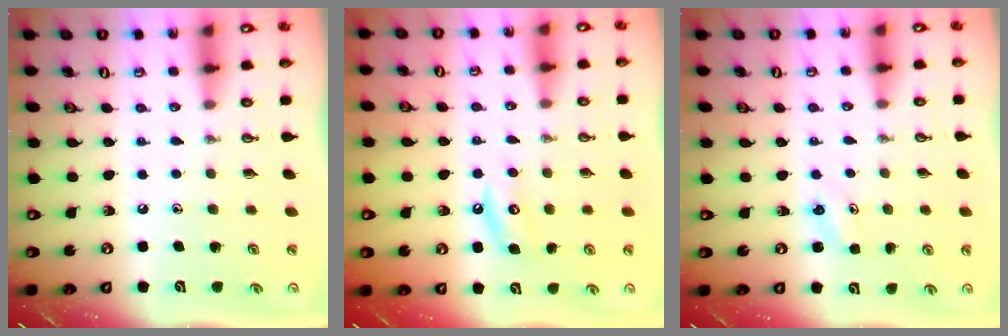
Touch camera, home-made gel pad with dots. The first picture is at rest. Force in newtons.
{"total": 6.0, "press": 6.0, "slide": 0.6}
{"total": 3.1, "press": 3.1, "slide": 0.3}